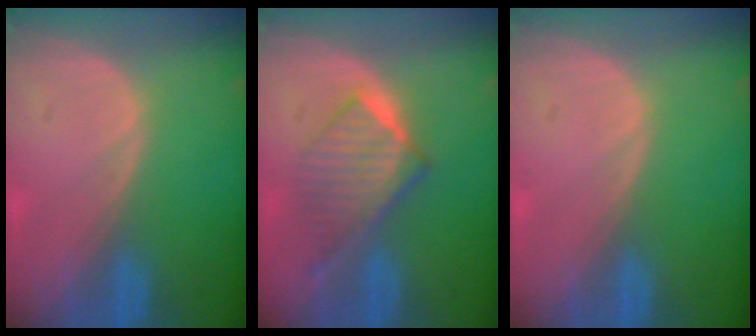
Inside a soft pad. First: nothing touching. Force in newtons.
{"total": 6.5, "press": 6.2, "slide": 2.1}
{"total": 0.0}